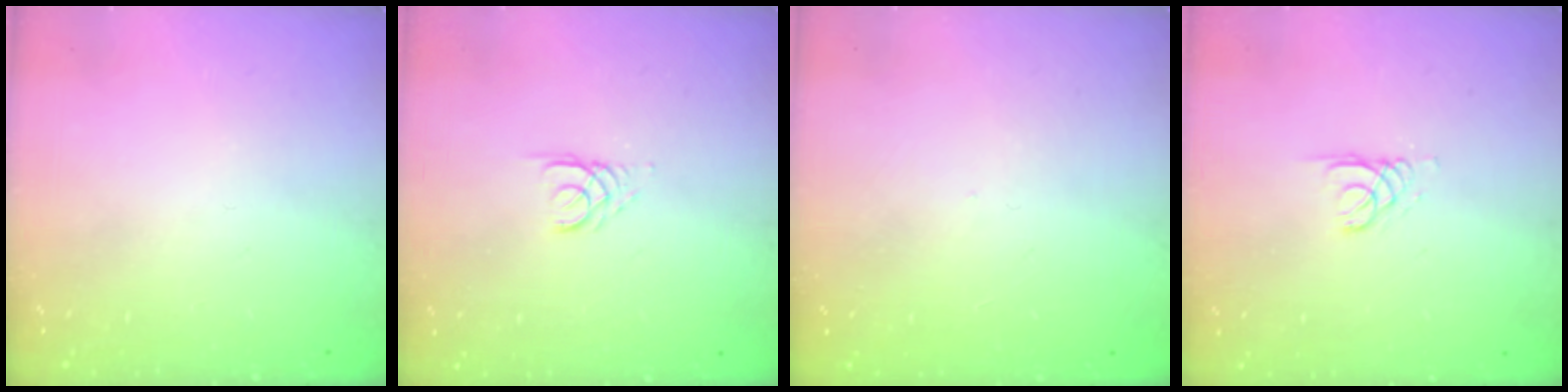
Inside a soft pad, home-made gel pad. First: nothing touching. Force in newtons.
{"total": 2.6, "press": 2.6, "slide": 0.3}
{"total": 0.0}
{"total": 1.3, "press": 1.3, "slide": 0.1}